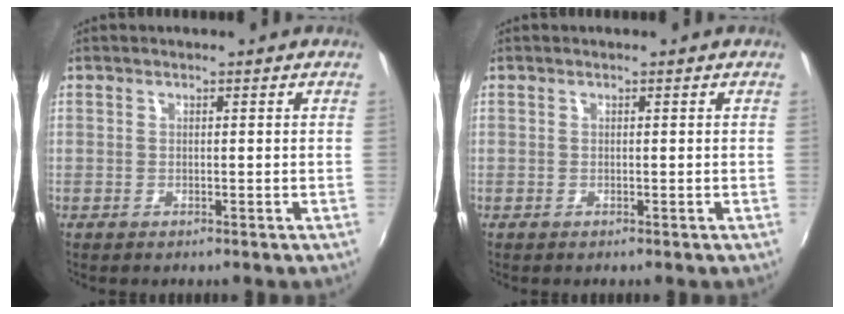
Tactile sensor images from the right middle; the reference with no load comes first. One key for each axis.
{"total": 0.0}